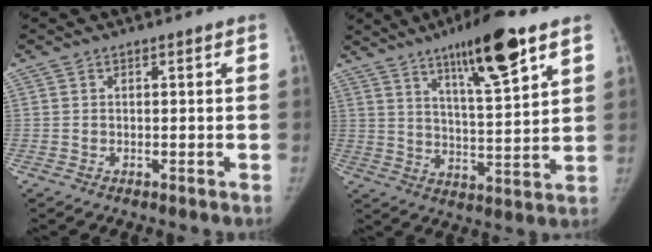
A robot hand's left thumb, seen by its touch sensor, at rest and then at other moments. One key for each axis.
{"total": 14.9, "fx": 8.9, "fy": 2.8, "fz": 11.7, "tx": -0.172, "ty": -0.044, "tz": 0.146}